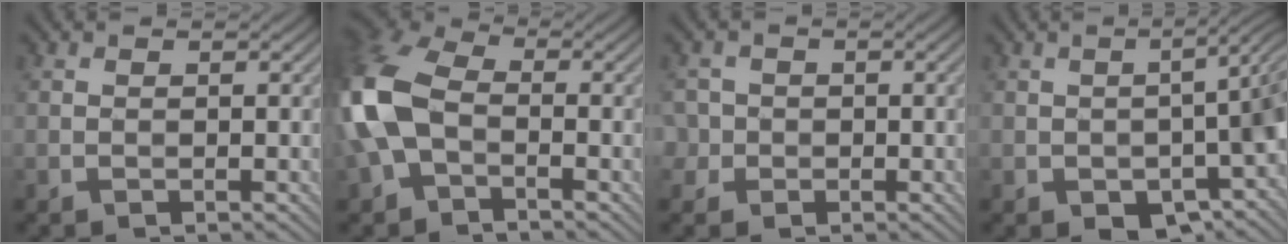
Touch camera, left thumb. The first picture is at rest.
{"total": 11.8, "force": [-2.0, 7.5, 8.9], "torque": [-0.245, 0.004, -0.056]}
{"total": 2.3, "force": [-0.4, 2.2, 0.2], "torque": [-0.004, -0.004, -0.010]}
{"total": 10.5, "force": [-4.1, 4.4, 8.6], "torque": [-0.104, -0.018, -0.052]}